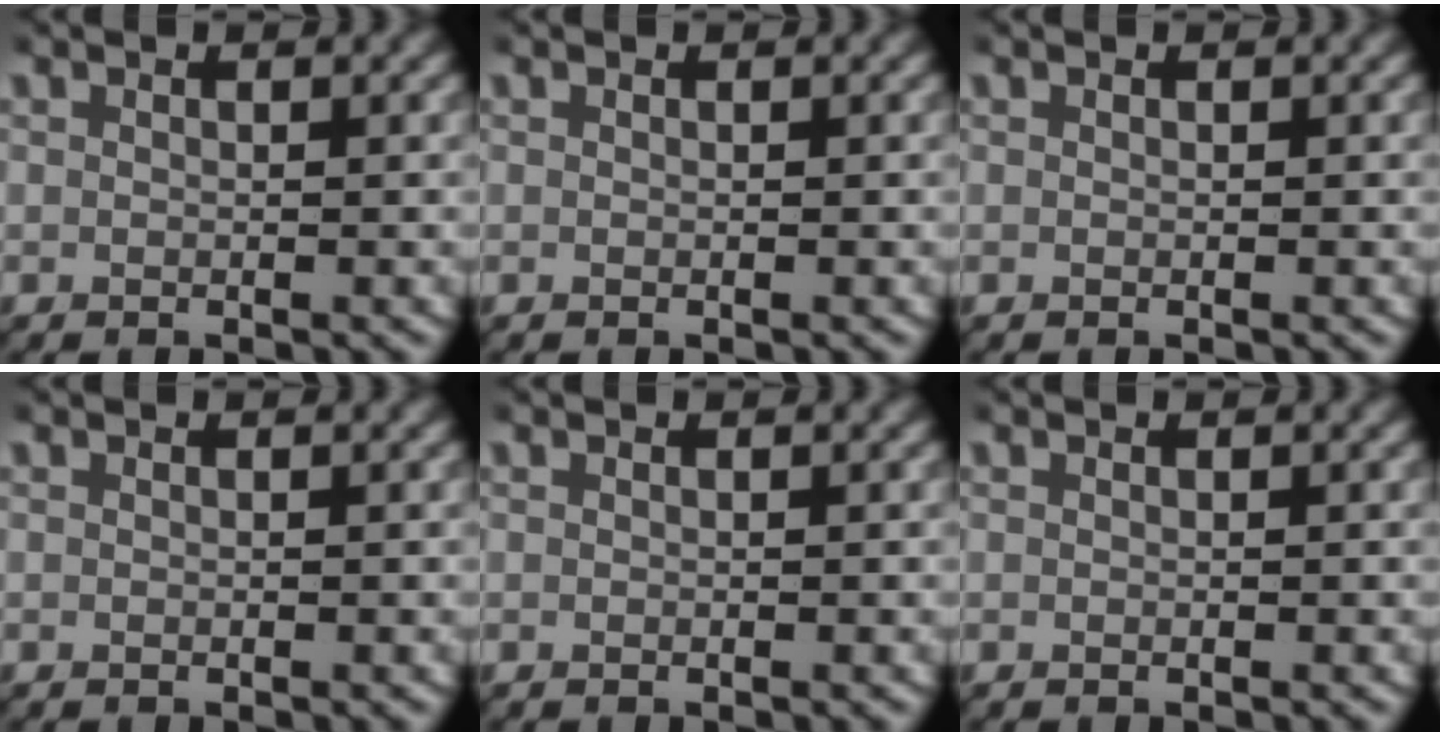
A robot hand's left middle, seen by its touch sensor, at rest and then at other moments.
{"total": 0.0}
{"total": 0.0}
{"total": 0.0}
{"total": 0.0}
{"total": 0.0}